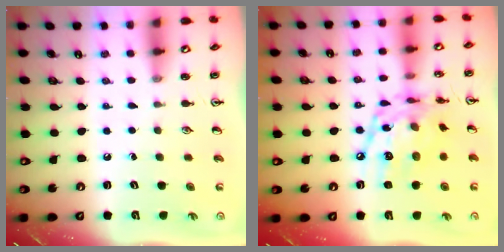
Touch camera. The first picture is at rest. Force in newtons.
{"total": 15.8, "press": 15.8, "slide": 1.2}